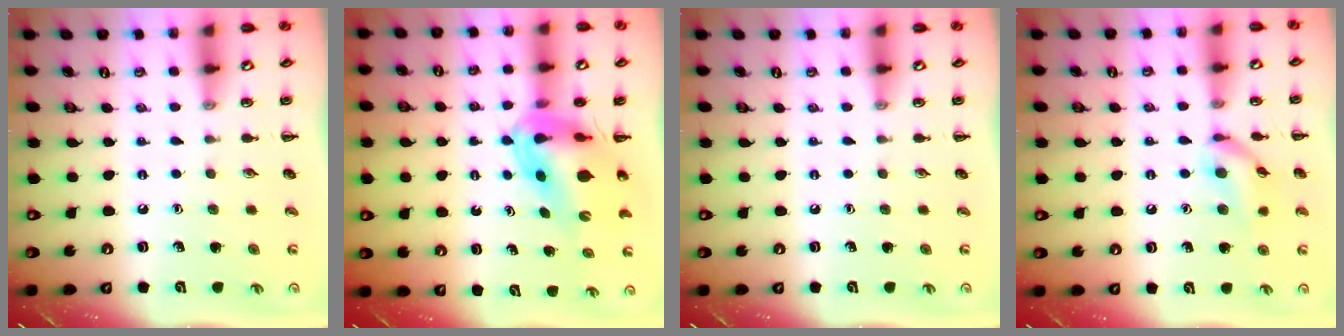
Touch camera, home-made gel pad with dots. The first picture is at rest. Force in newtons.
{"total": 10.8, "press": 10.3, "slide": 3.3}
{"total": 0.0}
{"total": 11.6, "press": 11.5, "slide": 1.7}